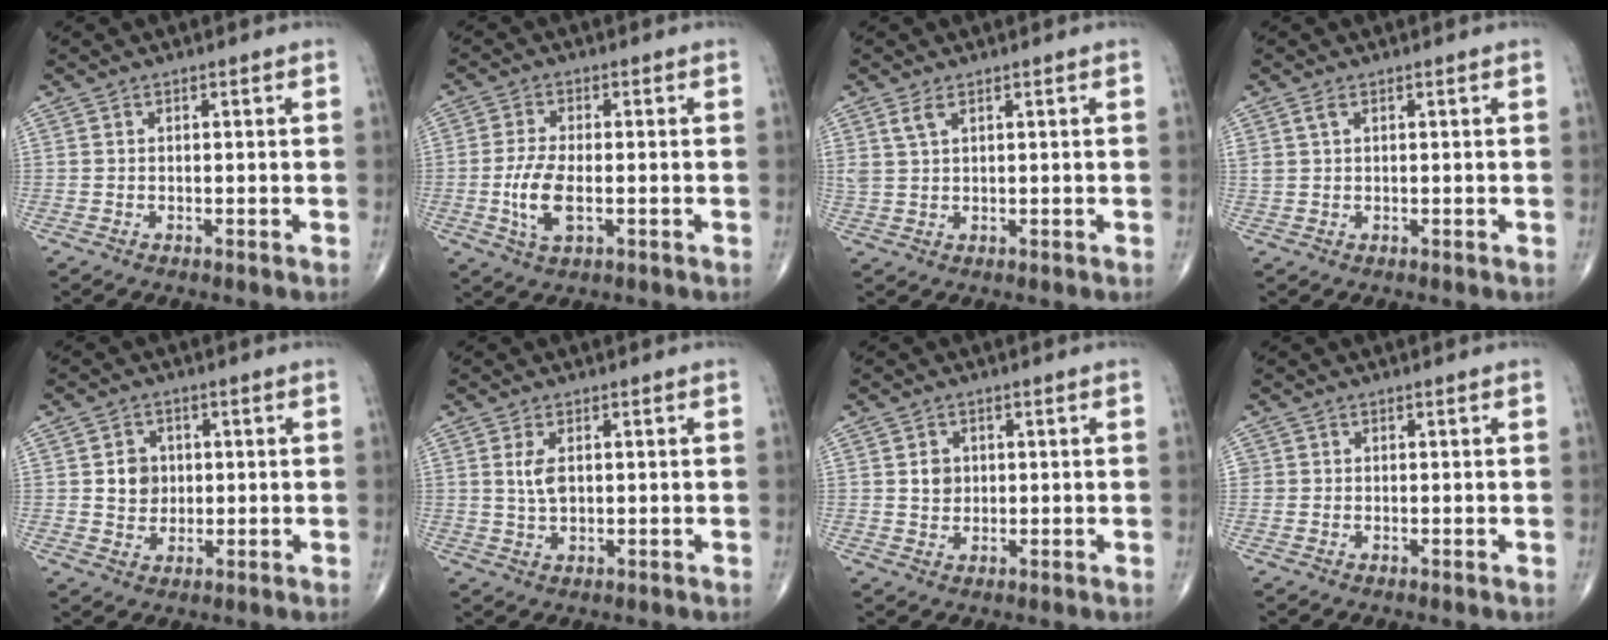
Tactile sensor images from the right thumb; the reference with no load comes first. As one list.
[{"total": 6.9, "force": [-1.3, 3.1, 6.0], "torque": [-0.130, -0.002, -0.023]}, {"total": 2.7, "force": [1.6, 1.2, 1.9], "torque": [-0.045, -0.001, 0.040]}, {"total": 1.6, "force": [0.8, 0.8, 1.2], "torque": [-0.031, 0.005, 0.022]}, {"total": 5.0, "force": [0.6, 4.4, 2.3], "torque": [-0.015, 0.000, 0.011]}, {"total": 3.5, "force": [0.8, 1.8, 2.9], "torque": [-0.057, -0.005, 0.017]}, {"total": 3.0, "force": [0.5, 2.5, 1.4], "torque": [-0.009, -0.001, 0.010]}, {"total": 0.7, "force": [0.0, 0.7, 0.0], "torque": [0.005, 0.004, -0.002]}]